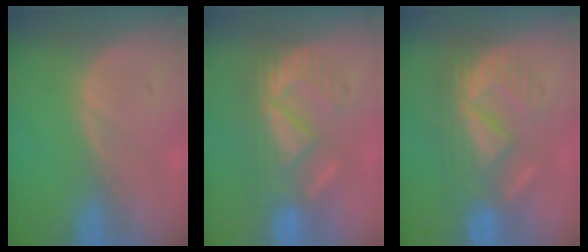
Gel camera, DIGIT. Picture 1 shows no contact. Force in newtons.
{"total": 8.2, "press": 7.9, "slide": 2.4}
{"total": 9.1, "press": 8.1, "slide": 4.1}